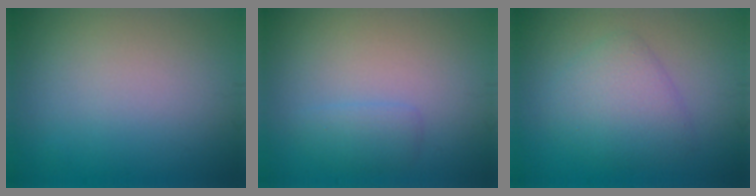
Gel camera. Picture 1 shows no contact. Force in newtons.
{"total": 1.6, "press": 1.6, "slide": 0.2}
{"total": 3.9, "press": 3.9, "slide": 0.2}